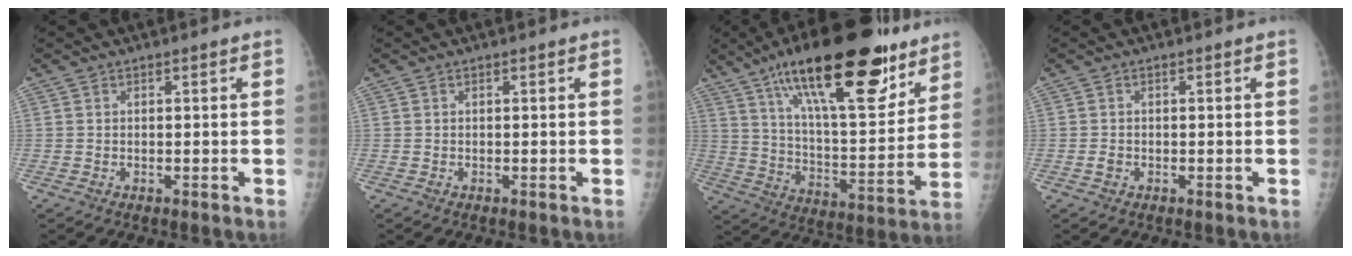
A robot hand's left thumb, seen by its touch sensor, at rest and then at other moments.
{"total": 0.0}
{"total": 28.6, "force": [17.4, 9.7, 20.5], "torque": [-0.293, -0.049, 0.281]}
{"total": 1.1, "force": [-0.4, 0.8, 0.5], "torque": [-0.009, 0.001, -0.006]}